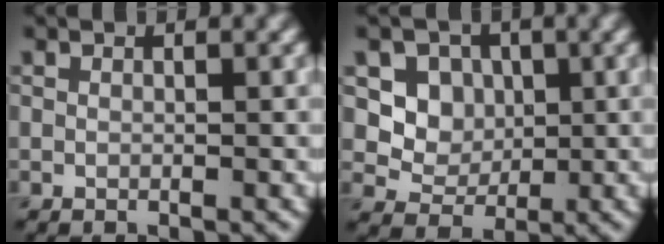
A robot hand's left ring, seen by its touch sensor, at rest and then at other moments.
{"total": 4.3, "force": [1.0, 3.7, 1.8], "torque": [-0.033, -0.017, 0.023]}